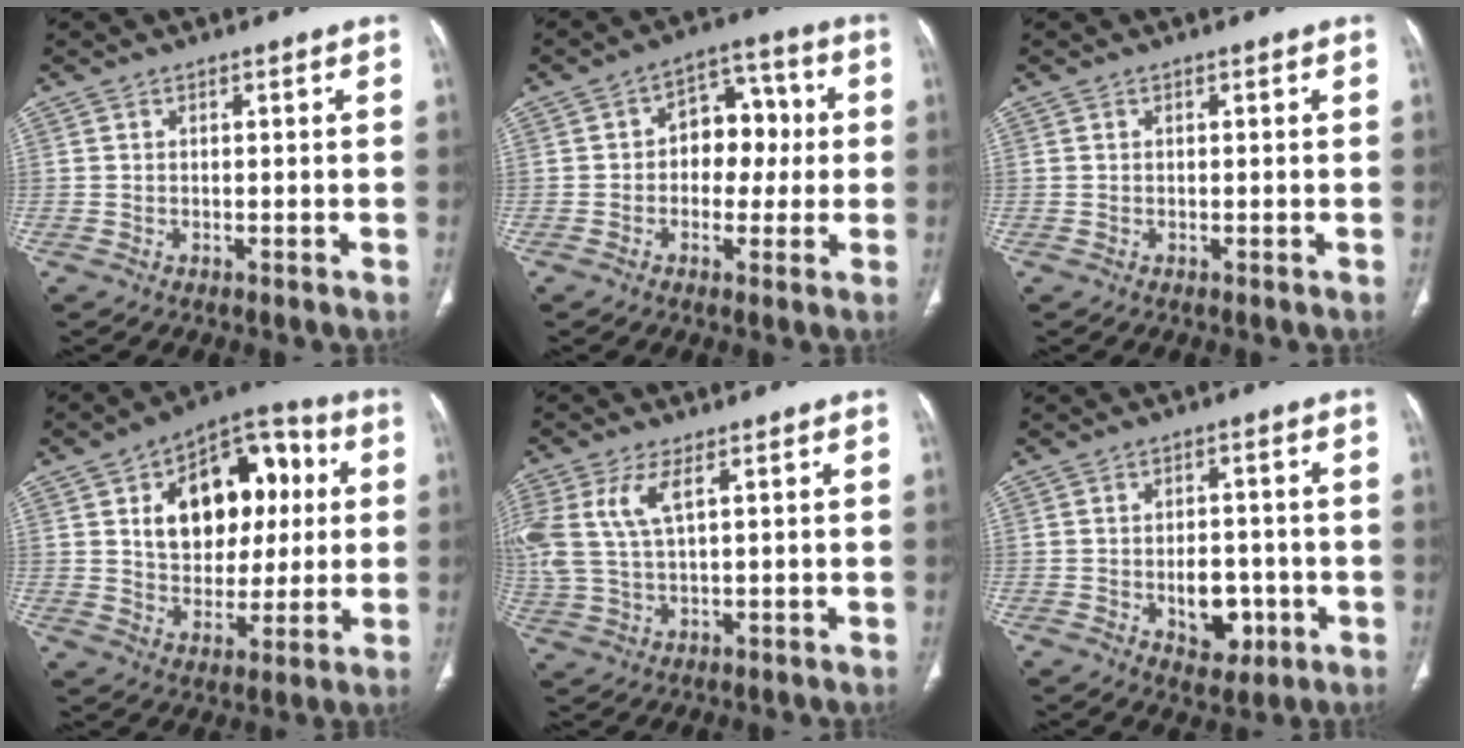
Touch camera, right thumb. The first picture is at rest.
{"total": 9.9, "force": [0.3, 7.1, 6.9], "torque": [-0.052, 0.029, -0.004]}
{"total": 0.0}
{"total": 19.6, "force": [4.5, 12.9, 14.0], "torque": [-0.155, 0.018, 0.072]}
{"total": 9.6, "force": [3.4, 4.1, 8.0], "torque": [-0.211, 0.003, 0.077]}
{"total": 7.8, "force": [-2.1, 5.0, 5.5], "torque": [-0.051, 0.012, -0.019]}